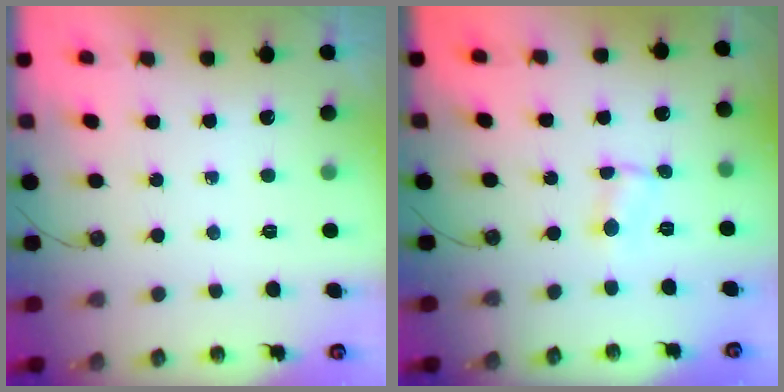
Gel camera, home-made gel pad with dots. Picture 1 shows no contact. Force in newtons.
{"total": 1.2, "press": 1.2, "slide": 0.2}